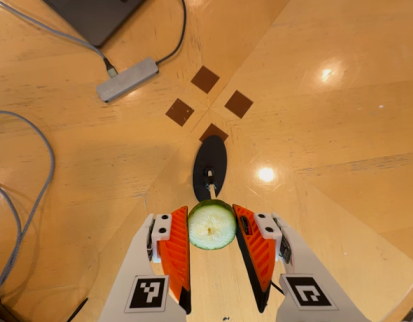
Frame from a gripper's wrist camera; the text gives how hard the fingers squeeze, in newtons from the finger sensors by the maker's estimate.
{"total": 8.8, "left": 9.0, "right": 8.5}